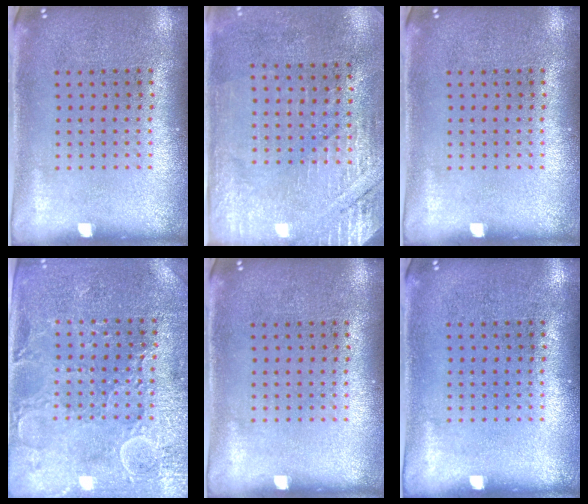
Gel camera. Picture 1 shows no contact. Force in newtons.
{"total": 2.8, "press": 2.5, "slide": 1.2}
{"total": 0.0}
{"total": 3.3, "press": 3.2, "slide": 0.6}
{"total": 0.0}
{"total": 0.0}